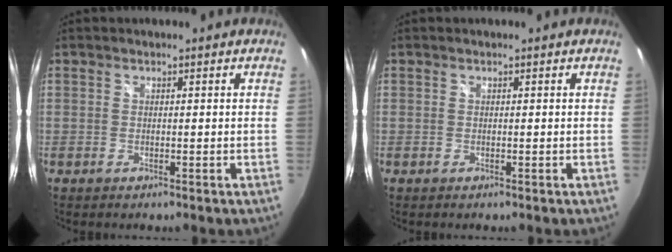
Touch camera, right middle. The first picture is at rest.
{"total": 0.0}